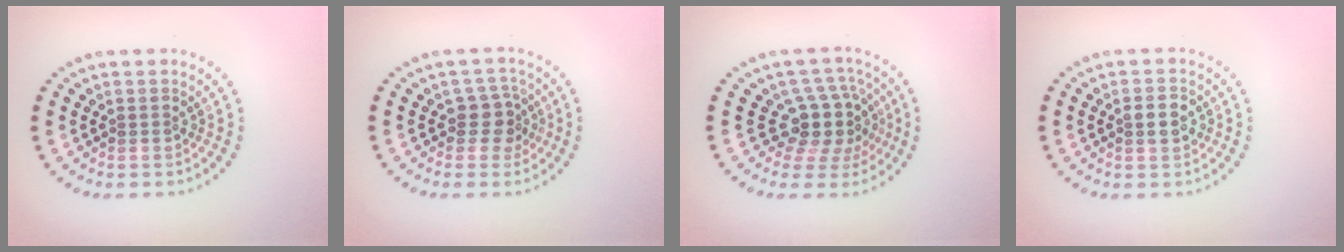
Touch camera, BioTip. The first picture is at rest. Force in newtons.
{"total": 2.5, "press": 1.9, "slide": 1.5}
{"total": 4.3, "press": 3.3, "slide": 2.7}
{"total": 2.0, "press": 2.0, "slide": 0.2}